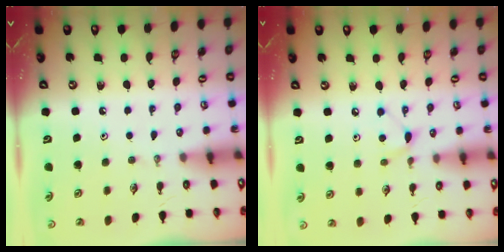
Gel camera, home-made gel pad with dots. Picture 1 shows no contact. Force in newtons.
{"total": 5.5, "press": 5.5, "slide": 0.7}